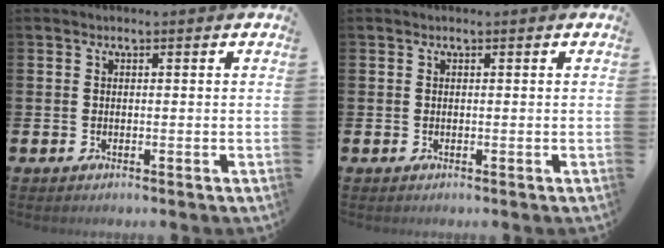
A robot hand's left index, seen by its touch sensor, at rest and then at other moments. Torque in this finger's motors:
{"motor_torque": [0.01, 0.05, 0.04, 0.01]}